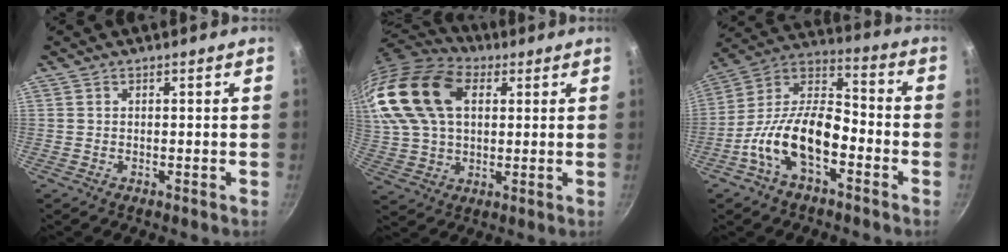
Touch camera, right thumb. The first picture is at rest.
{"total": 23.8, "force": [7.3, 15.5, 16.5], "torque": [-0.342, 0.012, 0.128]}
{"total": 16.4, "force": [-6.3, 8.4, 12.6], "torque": [-0.214, 0.059, -0.137]}